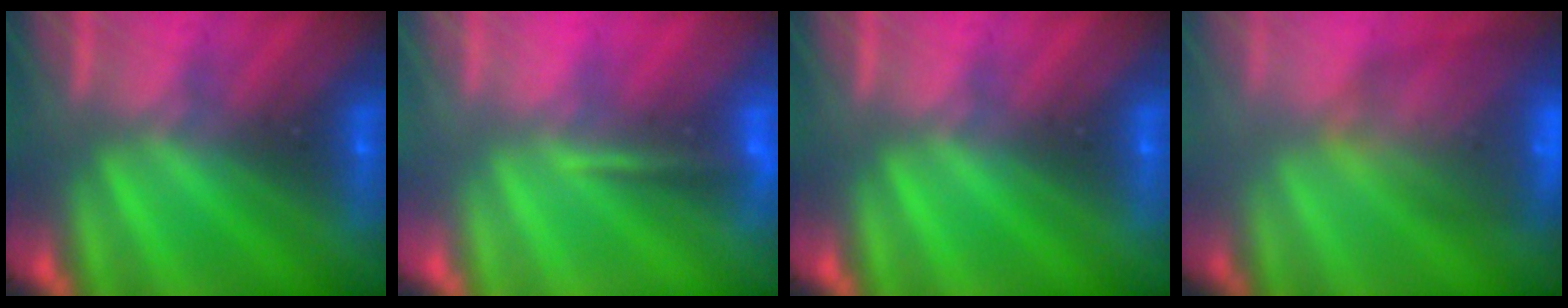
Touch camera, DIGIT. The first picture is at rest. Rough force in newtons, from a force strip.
{"total": 1.1}
{"total": 0.0}
{"total": 9.4}